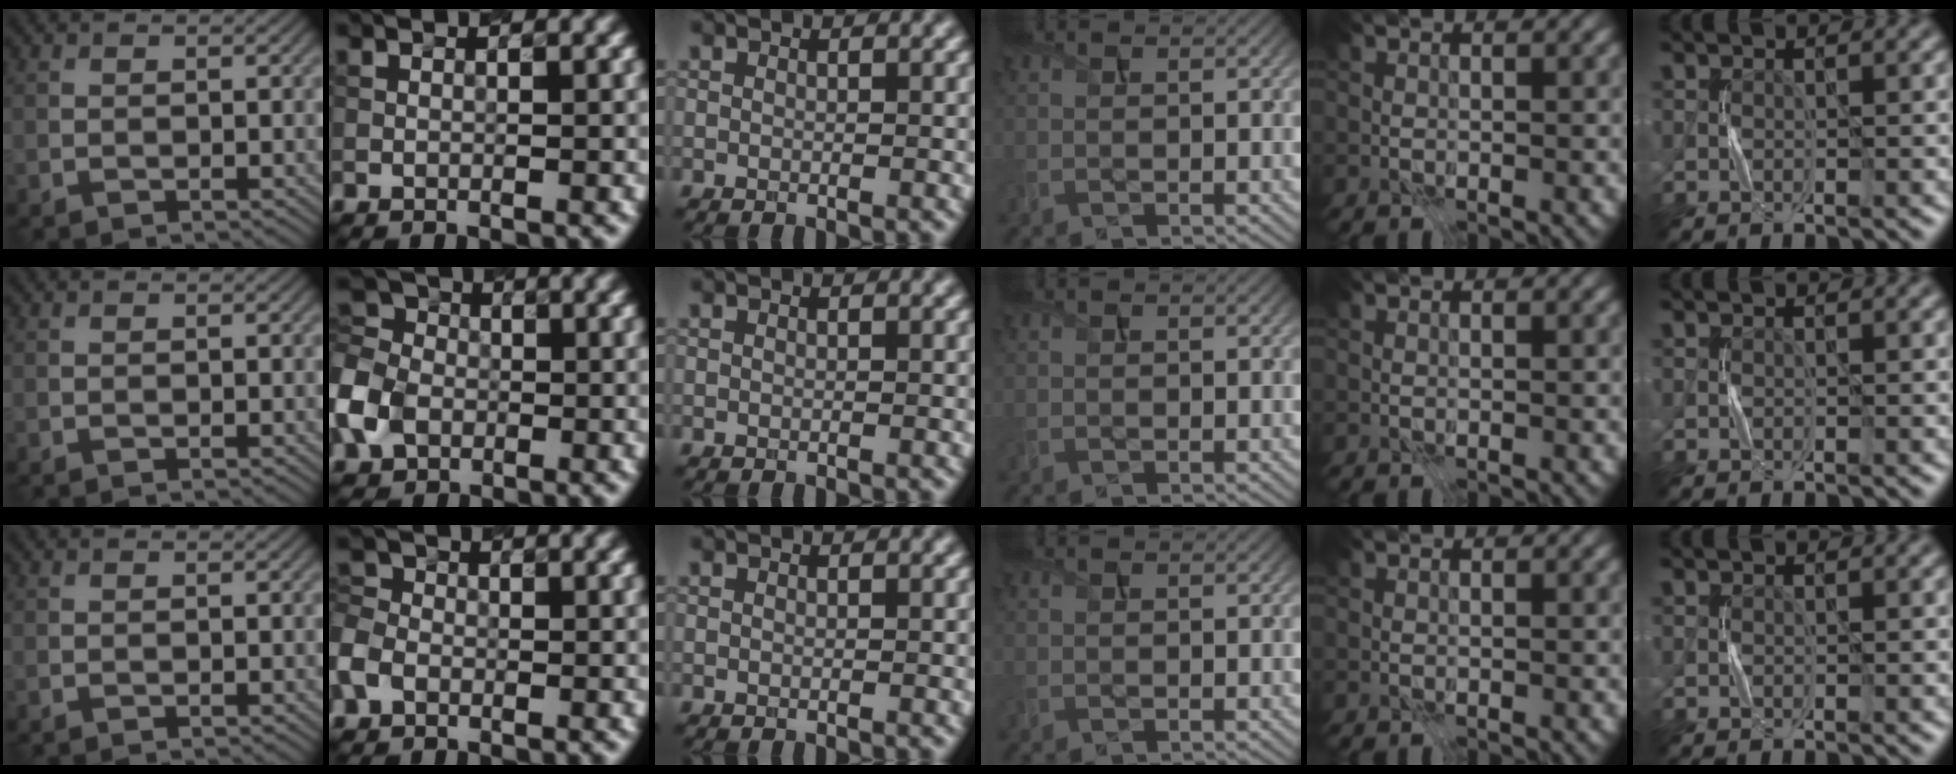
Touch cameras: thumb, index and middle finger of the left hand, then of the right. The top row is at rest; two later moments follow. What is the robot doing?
{"motion": "press", "object": "calculator"}